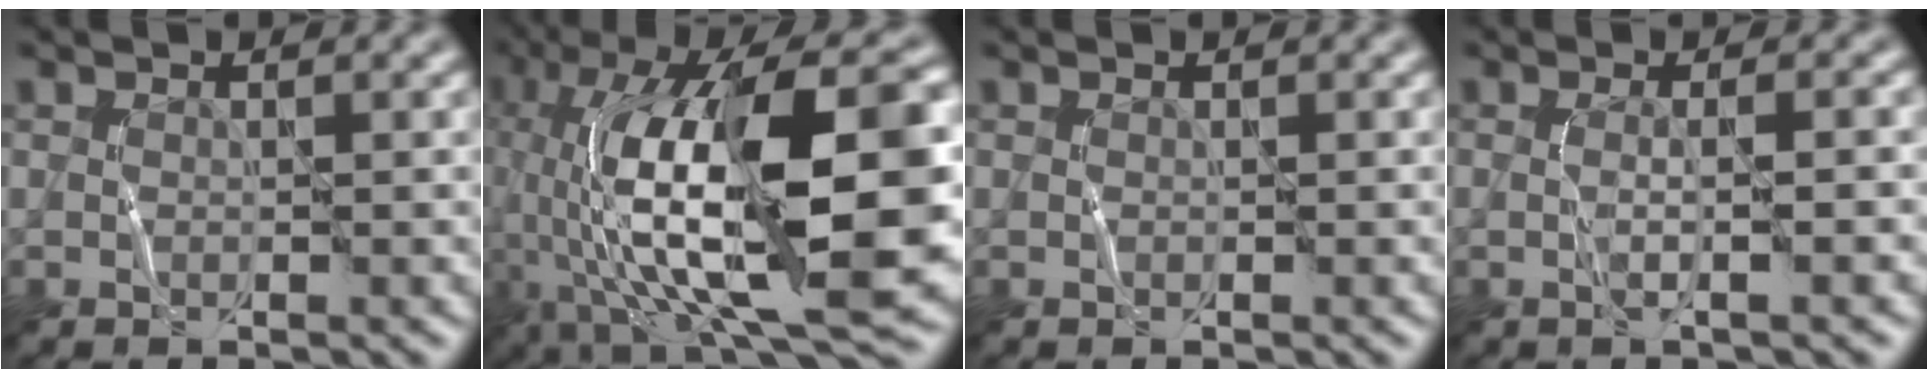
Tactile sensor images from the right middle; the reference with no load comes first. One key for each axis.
{"total": 18.1, "fx": -0.3, "fy": 7.6, "fz": 16.5, "tx": -0.284, "ty": 0.035, "tz": -0.005}
{"total": 0.0}
{"total": 2.3, "fx": -0.1, "fy": 0.8, "fz": 2.2, "tx": -0.021, "ty": 0.003, "tz": -0.012}